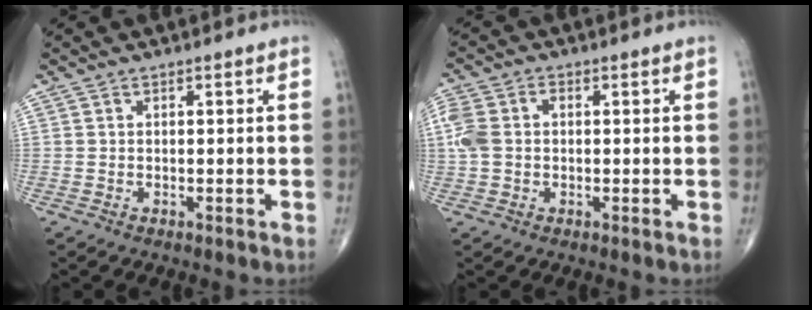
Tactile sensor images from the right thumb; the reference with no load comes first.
{"total": 6.2, "force": [0.2, 4.5, 4.2], "torque": [-0.112, 0.021, 0.001]}